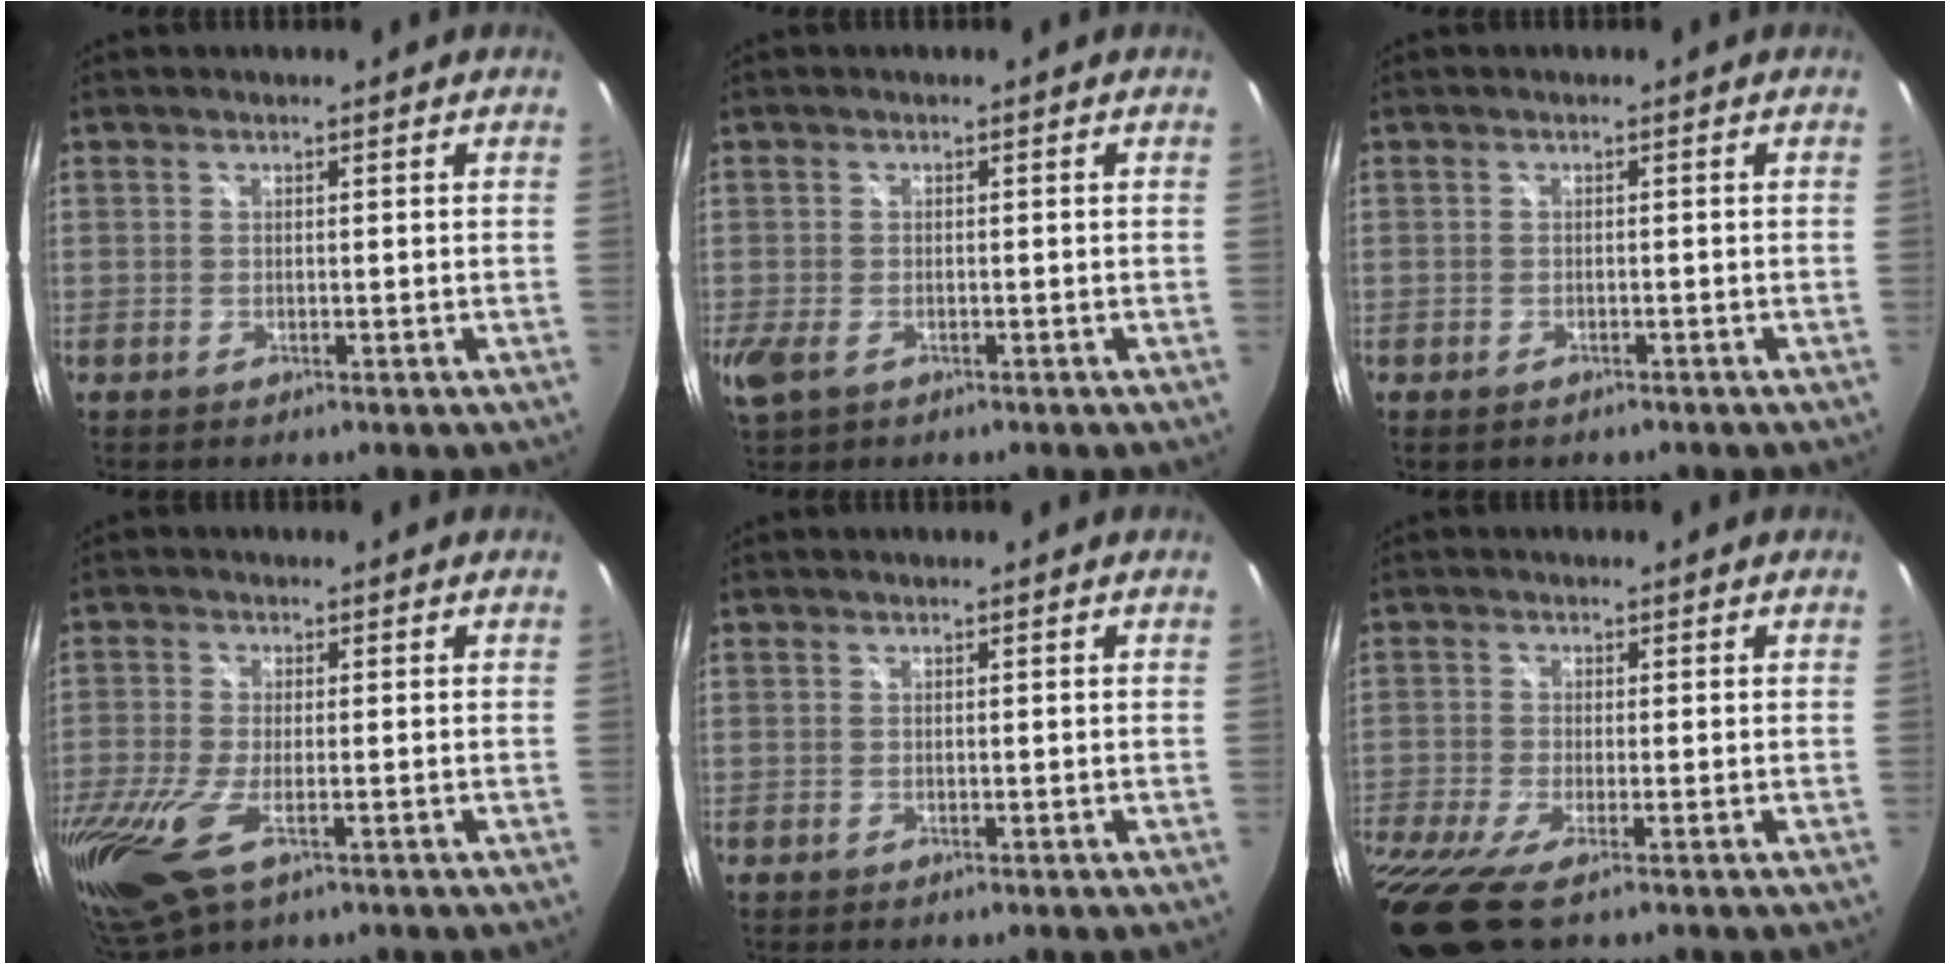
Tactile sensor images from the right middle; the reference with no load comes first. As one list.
[{"total": 5.2, "force": [-2.3, 3.1, 3.5], "torque": [-0.079, -0.017, -0.040]}, {"total": 1.5, "force": [-1.0, 1.0, 0.4], "torque": [-0.011, -0.006, -0.014]}, {"total": 16.9, "force": [-7.5, 7.7, 13.0], "torque": [-0.312, -0.066, -0.128]}, {"total": 0.0}, {"total": 9.8, "force": [-6.4, 1.3, 7.4], "torque": [-0.174, -0.054, -0.120]}]